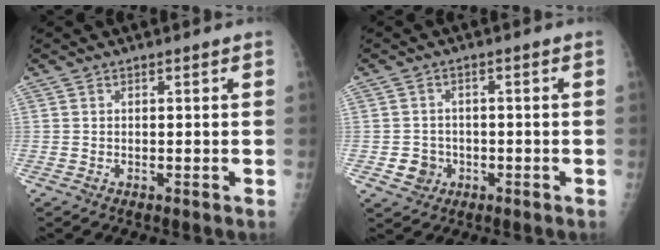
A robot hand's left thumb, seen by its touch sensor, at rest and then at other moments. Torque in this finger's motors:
{"motor_torque": [-0.30, 0.26, -0.05, -0.01, -0.01]}